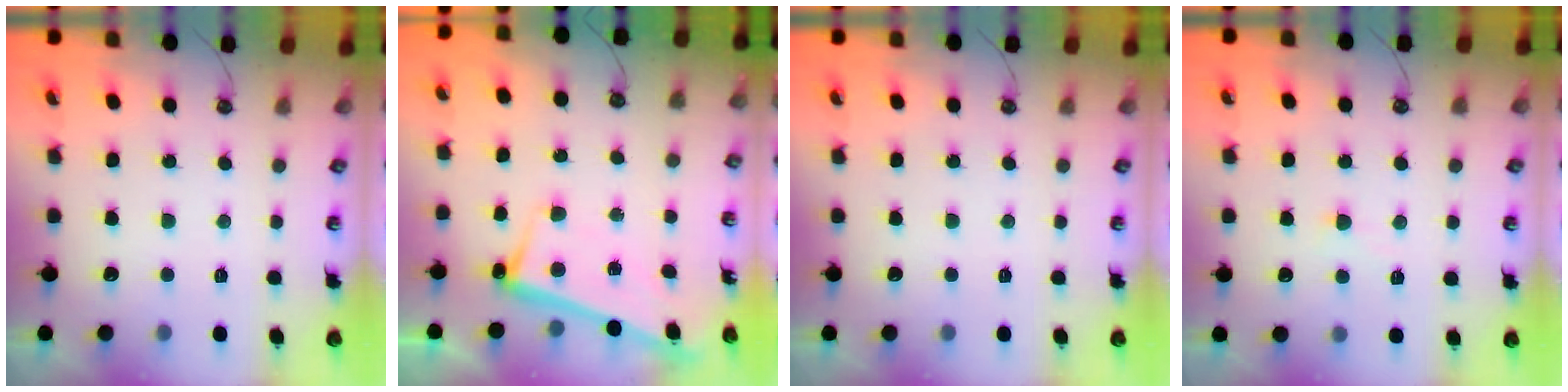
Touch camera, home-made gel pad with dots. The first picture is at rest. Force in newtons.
{"total": 2.6, "press": 2.5, "slide": 0.8}
{"total": 0.0}
{"total": 2.7, "press": 2.7, "slide": 0.4}